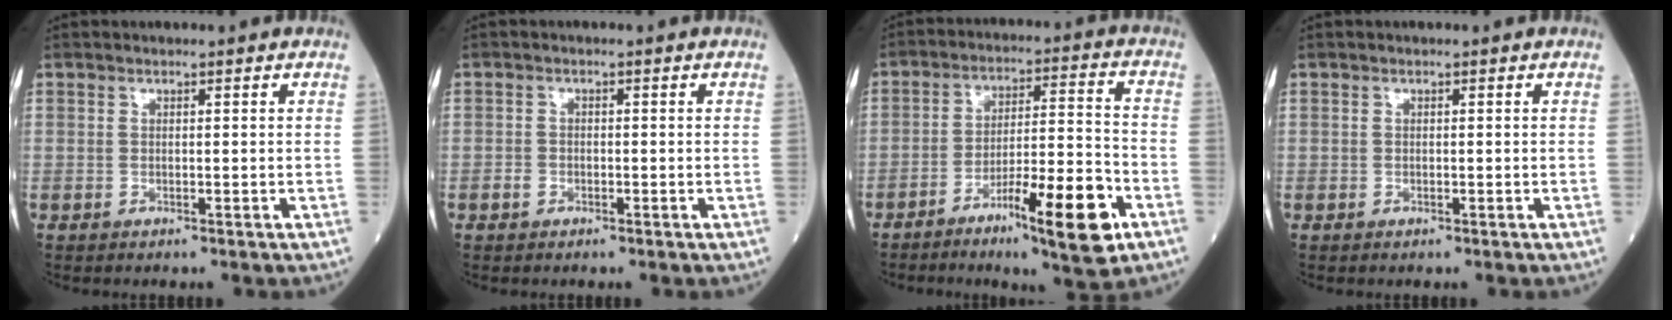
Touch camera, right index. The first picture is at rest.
{"total": 1.1, "force": [-0.5, 0.9, 0.3], "torque": [-0.003, 0.004, -0.009]}
{"total": 13.2, "force": [-6.8, 1.4, 11.3], "torque": [-0.173, 0.001, -0.107]}
{"total": 0.0}